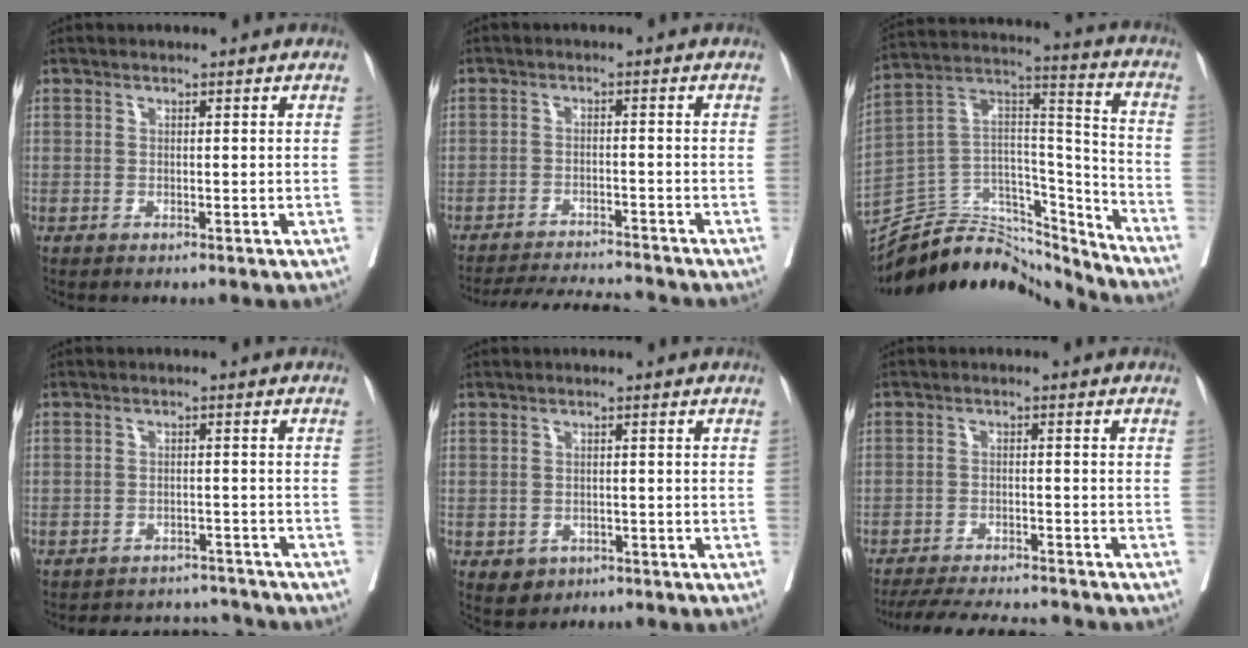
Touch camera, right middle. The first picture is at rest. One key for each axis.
{"total": 9.7, "fx": -9.4, "fy": 0.1, "fz": 2.3, "tx": -0.034, "ty": -0.004, "tz": -0.142}
{"total": 22.8, "fx": -21.5, "fy": 5.7, "fz": 5.3, "tx": -0.116, "ty": 0.037, "tz": -0.352}
{"total": 8.8, "fx": -8.5, "fy": 2.3, "fz": 0.2, "tx": 0.002, "ty": 0.020, "tz": -0.109}
{"total": 2.9, "fx": -1.4, "fy": 2.4, "fz": 0.8, "tx": -0.010, "ty": 0.004, "tz": -0.012}
{"total": 12.6, "fx": -11.7, "fy": 1.6, "fz": 4.3, "tx": -0.068, "ty": -0.006, "tz": -0.167}